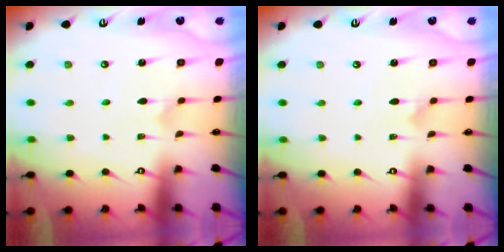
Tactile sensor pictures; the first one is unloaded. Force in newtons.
{"total": 2.0, "press": 2.0, "slide": 0.2}